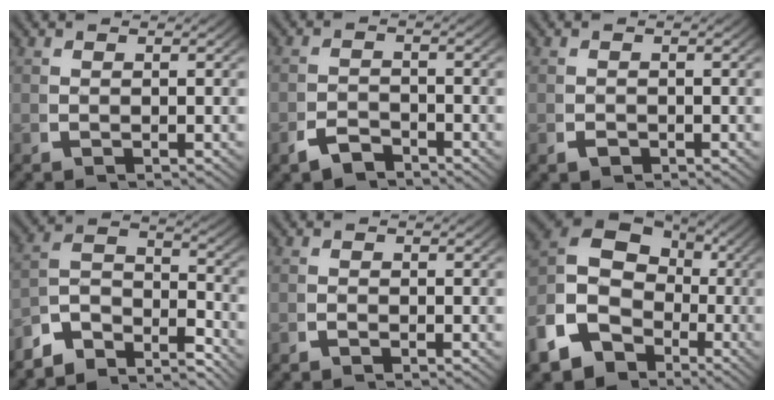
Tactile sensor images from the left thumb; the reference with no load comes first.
{"total": 2.6, "force": [-2.3, 1.0, 0.6], "torque": [-0.013, -0.010, -0.039]}
{"total": 0.9, "force": [-0.5, 0.6, 0.5], "torque": [-0.008, -0.006, -0.008]}
{"total": 9.6, "force": [-3.8, 6.6, 5.7], "torque": [-0.123, -0.033, -0.066]}
{"total": 0.6, "force": [-0.6, 0.3, 0.1], "torque": [-0.001, 0.000, -0.014]}
{"total": 12.9, "force": [-0.6, 10.2, 7.8], "torque": [-0.178, -0.034, 0.001]}